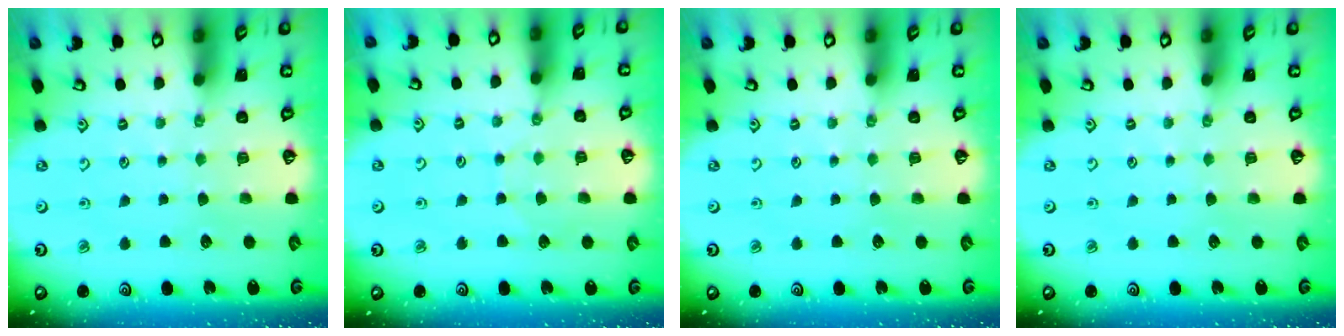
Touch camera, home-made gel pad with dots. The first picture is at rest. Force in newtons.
{"total": 4.1, "press": 4.1, "slide": 0.4}
{"total": 0.0}
{"total": 0.0}